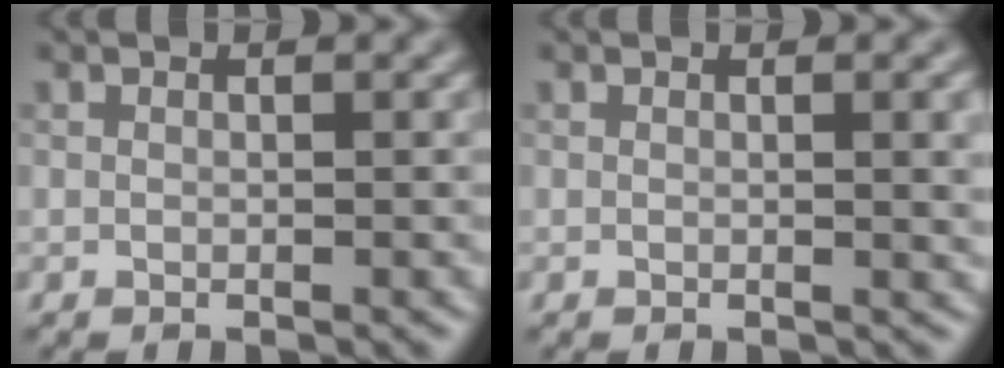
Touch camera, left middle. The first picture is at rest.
{"total": 2.6, "force": [0.5, 0.8, 2.4], "torque": [-0.024, 0.002, 0.004]}